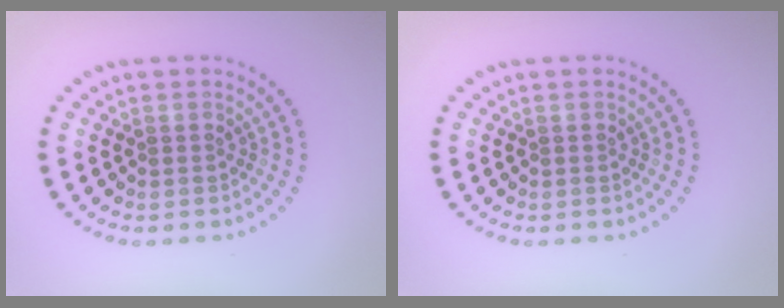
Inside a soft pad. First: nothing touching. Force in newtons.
{"total": 0.0}